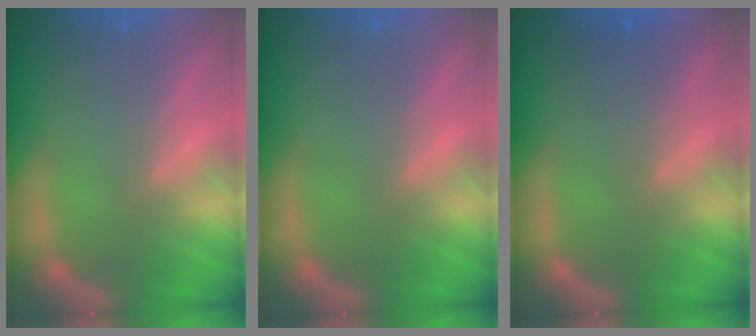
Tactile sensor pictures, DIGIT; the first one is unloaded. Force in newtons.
{"total": 0.0}
{"total": 2.0}